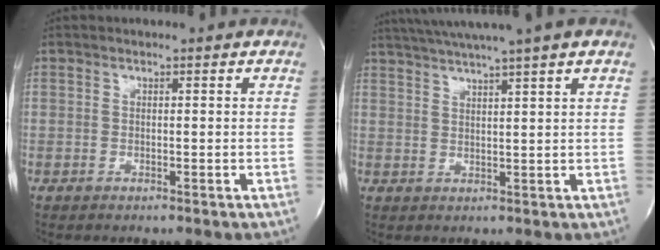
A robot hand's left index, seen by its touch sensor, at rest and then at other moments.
{"total": 11.0, "force": [8.9, -1.3, 6.3], "torque": [-0.111, 0.027, 0.125]}